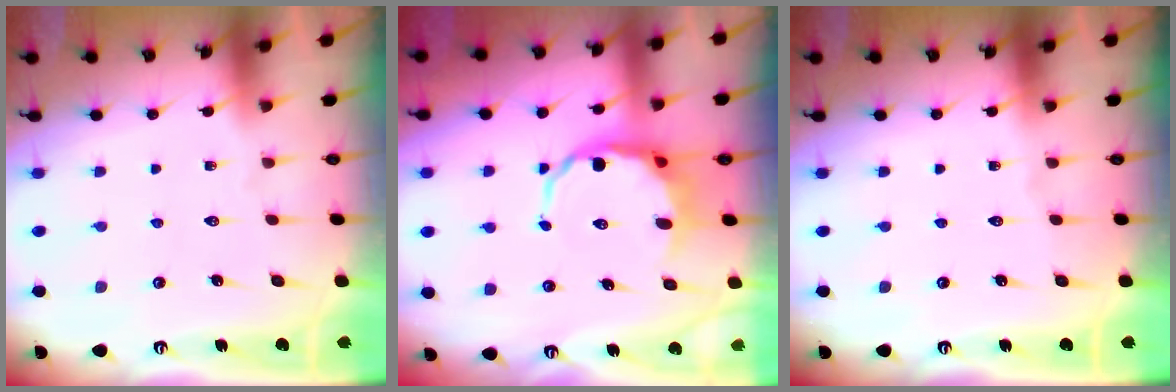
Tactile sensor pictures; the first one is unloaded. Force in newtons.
{"total": 10.1, "press": 9.8, "slide": 2.5}
{"total": 0.0}